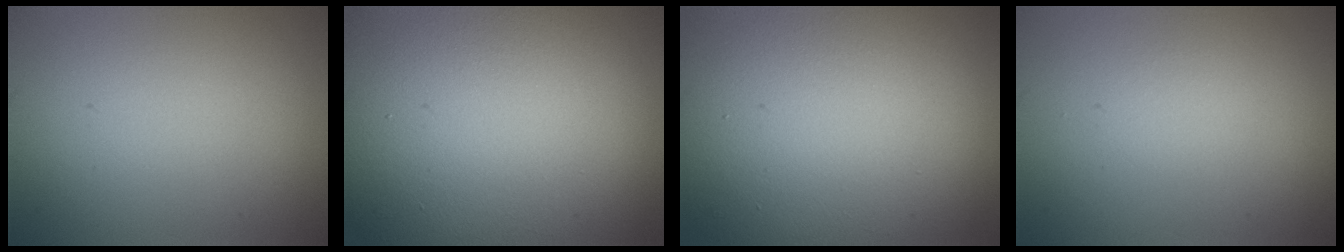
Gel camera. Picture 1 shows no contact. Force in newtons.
{"total": 22.8, "press": 22.8, "slide": 1.0}
{"total": 18.8, "press": 18.7, "slide": 1.3}
{"total": 0.6, "press": 0.6, "slide": 0.0}